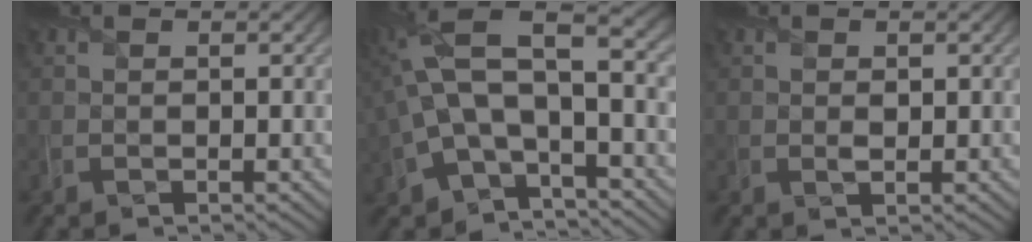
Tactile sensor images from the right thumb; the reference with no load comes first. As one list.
[{"total": 12.3, "force": [-1.2, 6.2, 10.6], "torque": [-0.234, 0.002, -0.029]}, {"total": 0.7, "force": [-0.1, 0.0, 0.7], "torque": [-0.012, -0.003, 0.000]}]